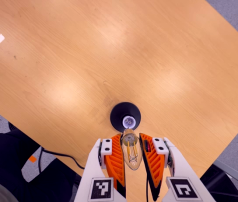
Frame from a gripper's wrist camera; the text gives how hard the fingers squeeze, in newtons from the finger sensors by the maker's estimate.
{"total": 20.1, "left": 21.3, "right": 18.9}